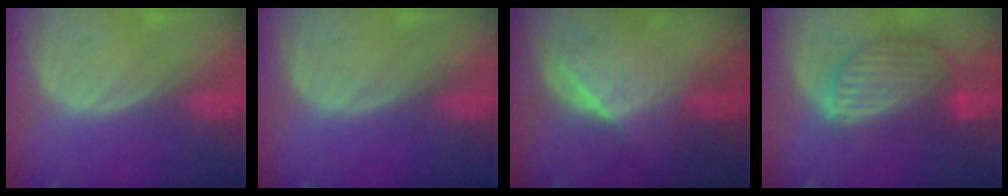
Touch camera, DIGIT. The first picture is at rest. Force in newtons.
{"total": 0.0}
{"total": 6.3, "press": 5.9, "slide": 2.3}
{"total": 9.0, "press": 7.8, "slide": 4.5}